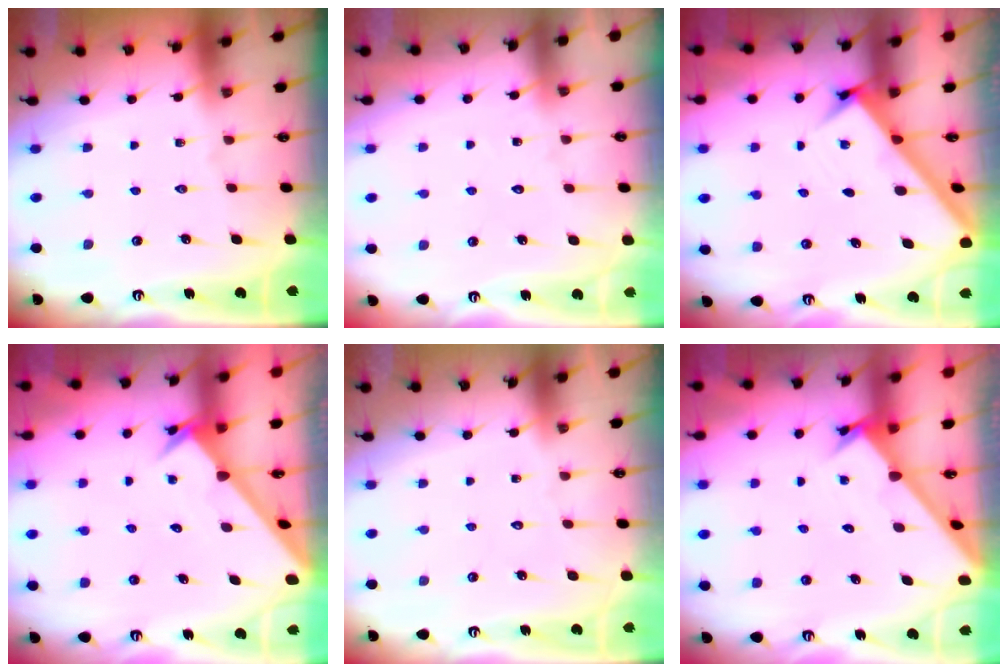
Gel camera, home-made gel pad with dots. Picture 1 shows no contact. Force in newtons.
{"total": 5.7, "press": 5.7, "slide": 0.6}
{"total": 3.0, "press": 2.9, "slide": 0.4}
{"total": 3.2, "press": 3.2, "slide": 0.1}
{"total": 1.7, "press": 1.7, "slide": 0.1}
{"total": 1.8, "press": 1.8, "slide": 0.1}